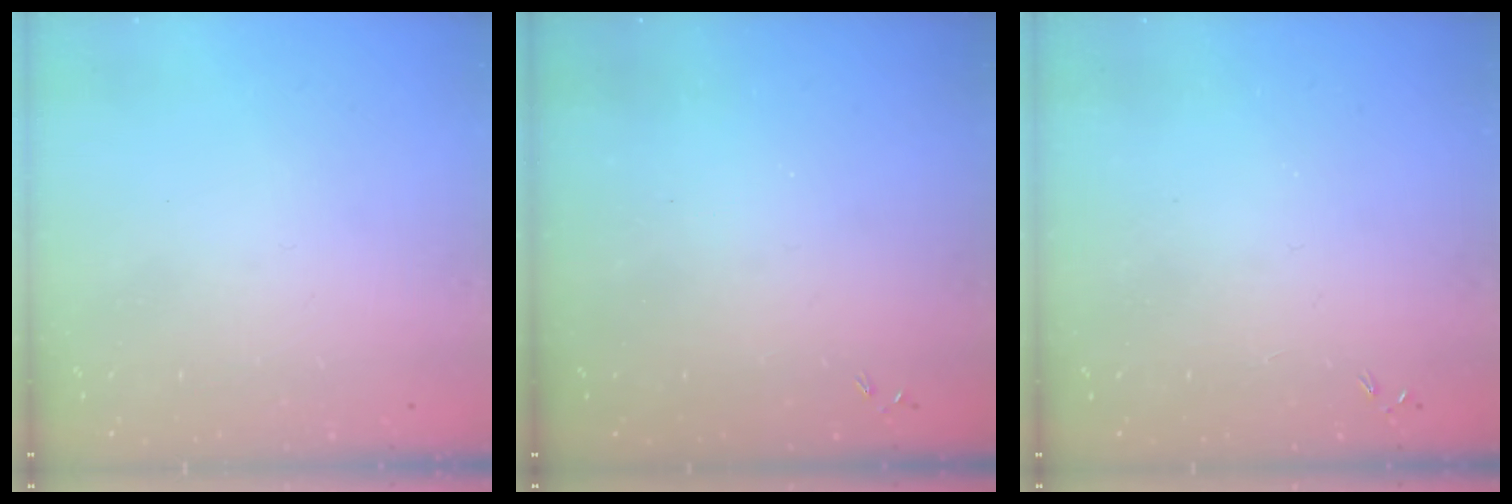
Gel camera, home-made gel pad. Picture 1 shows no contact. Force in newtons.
{"total": 0.0}
{"total": 0.0}